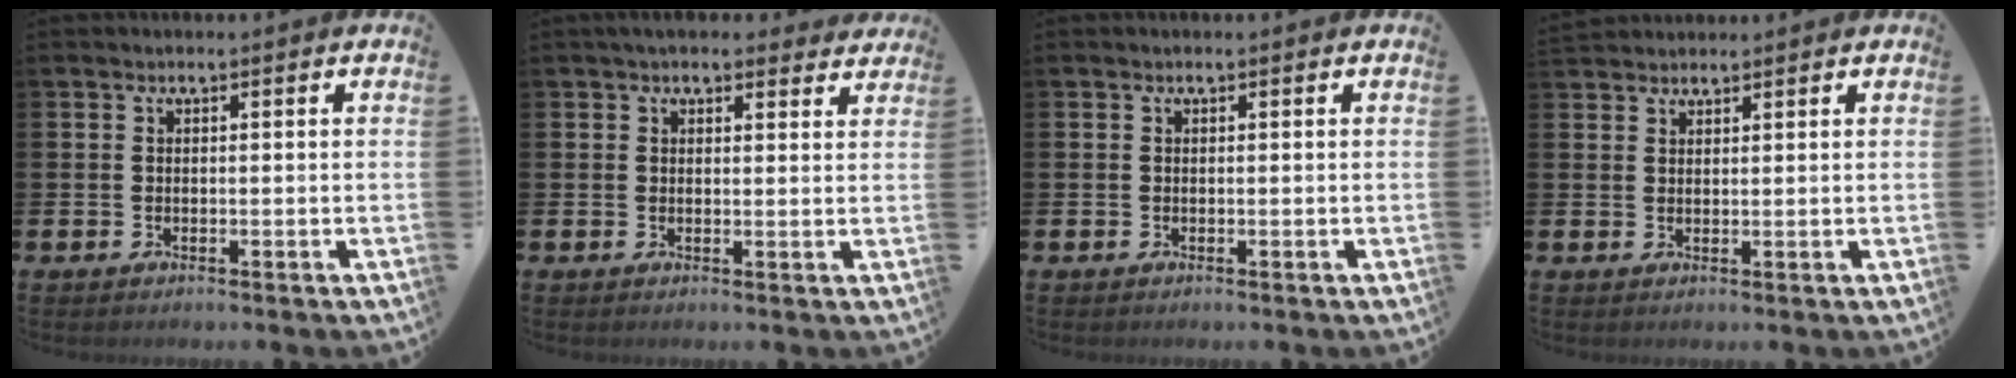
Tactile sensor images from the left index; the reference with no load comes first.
{"total": 3.2, "force": [3.0, 1.0, 0.6], "torque": [-0.009, -0.010, 0.052]}
{"total": 0.0}
{"total": 2.1, "force": [2.0, 0.6, -0.1], "torque": [0.004, -0.005, 0.037]}